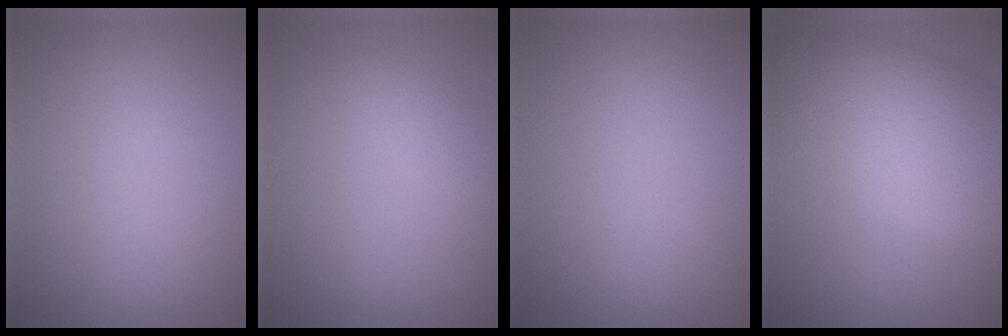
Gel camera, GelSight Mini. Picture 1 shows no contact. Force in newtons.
{"total": 1.7, "press": 1.7, "slide": 0.1}
{"total": 0.0}
{"total": 10.1, "press": 10.1, "slide": 0.7}